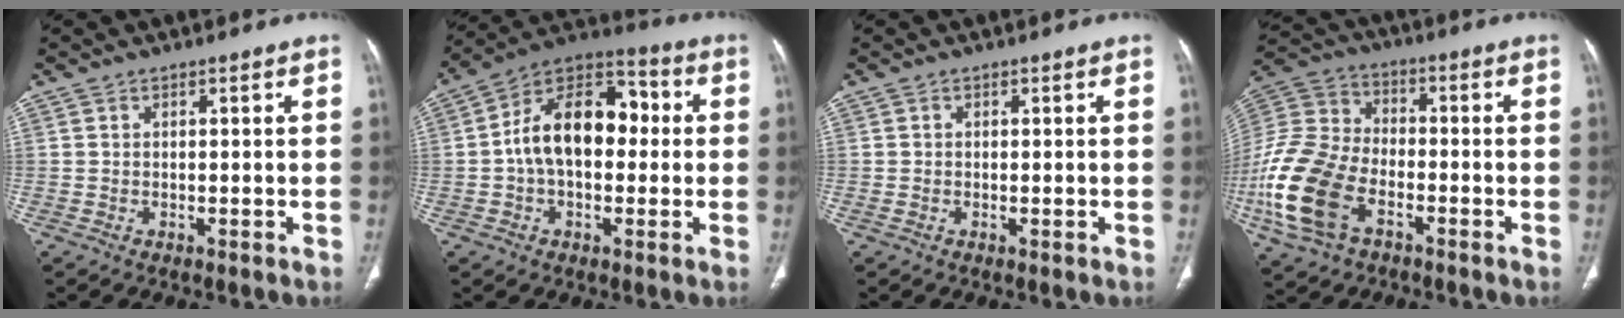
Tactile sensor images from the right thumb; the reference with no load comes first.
{"total": 16.4, "force": [0.7, 10.3, 12.8], "torque": [-0.188, 0.045, -0.001]}
{"total": 0.7, "force": [-0.1, 0.4, 0.6], "torque": [-0.012, -0.002, -0.002]}
{"total": 19.3, "force": [-7.1, 11.8, 13.5], "torque": [-0.306, 0.021, -0.138]}